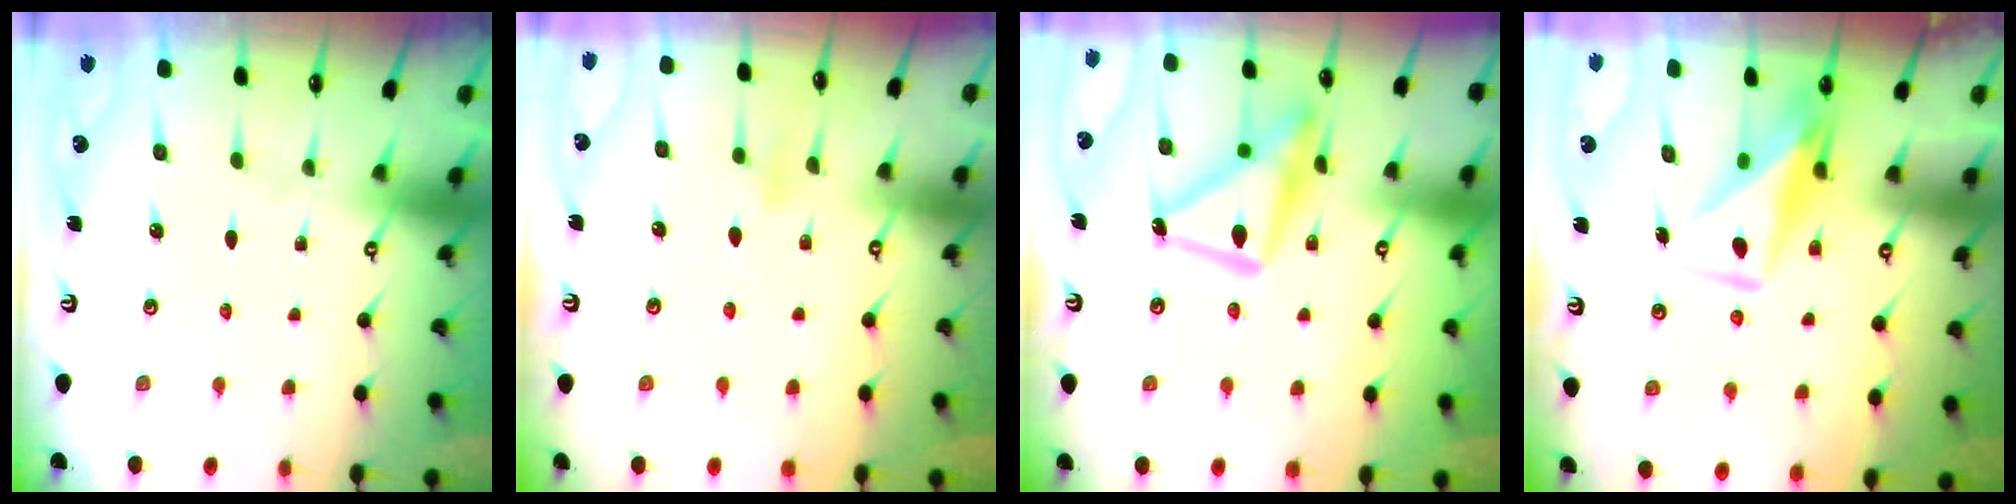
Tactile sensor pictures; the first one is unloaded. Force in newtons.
{"total": 7.7, "press": 7.5, "slide": 1.5}
{"total": 17.7, "press": 17.6, "slide": 1.3}
{"total": 10.9, "press": 10.8, "slide": 0.9}